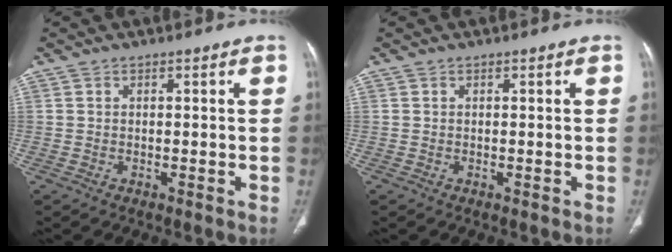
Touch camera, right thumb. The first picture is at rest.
{"total": 0.0}